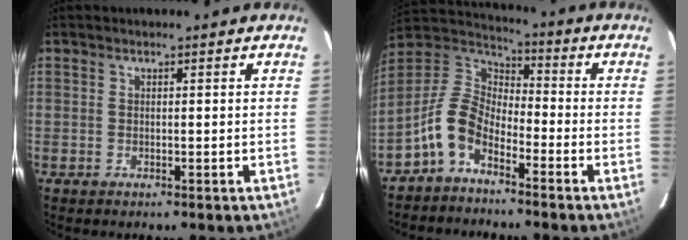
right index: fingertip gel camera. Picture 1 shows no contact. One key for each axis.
{"total": 9.8, "fx": -5.7, "fy": 5.3, "fz": 6.0, "tx": -0.128, "ty": 0.021, "tz": -0.124}